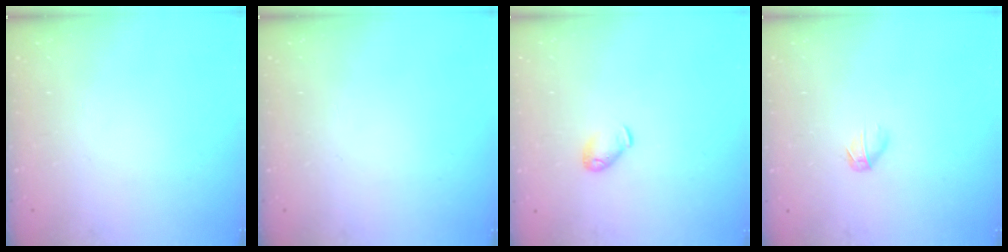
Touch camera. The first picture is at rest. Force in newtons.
{"total": 0.0}
{"total": 6.2, "press": 6.0, "slide": 1.3}
{"total": 3.7, "press": 3.6, "slide": 1.0}